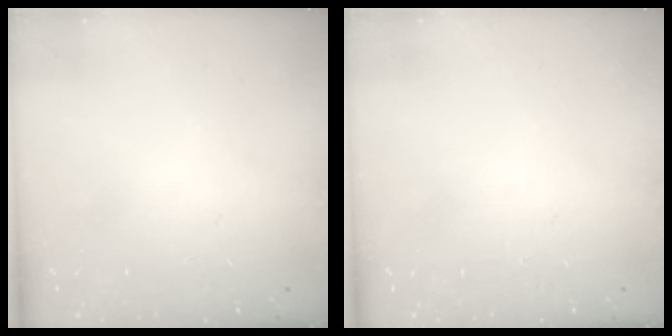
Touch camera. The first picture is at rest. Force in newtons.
{"total": 0.0}